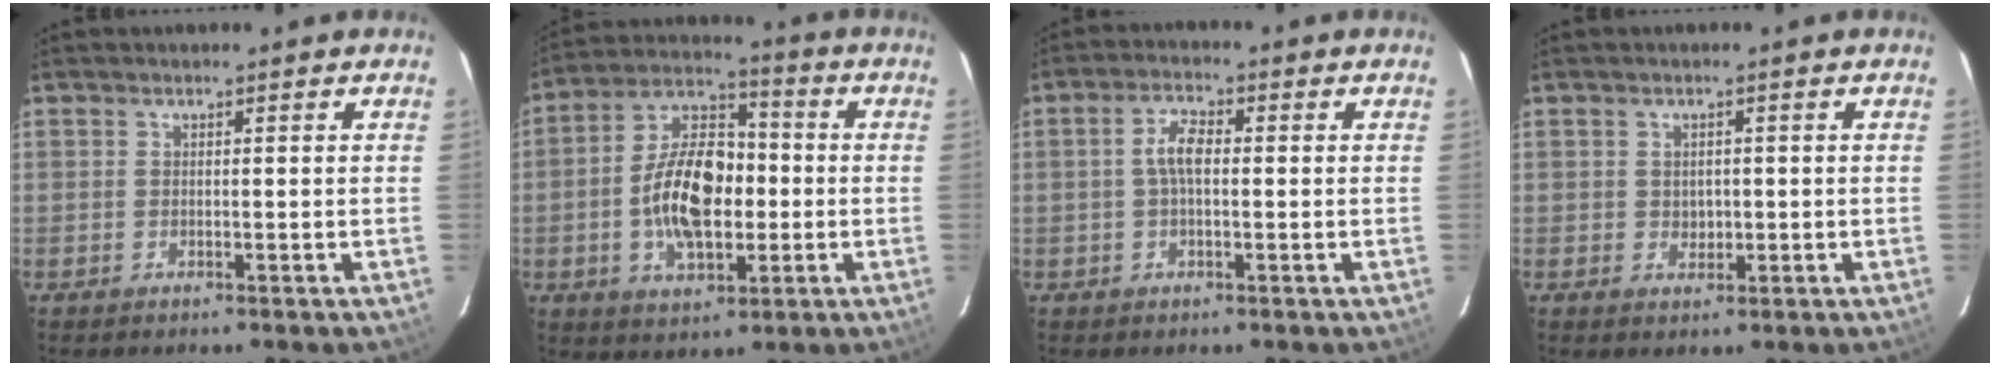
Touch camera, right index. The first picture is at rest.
{"total": 15.1, "force": [-2.1, 8.5, 12.4], "torque": [-0.235, 0.017, -0.035]}
{"total": 4.4, "force": [0.1, 2.0, 4.0], "torque": [-0.081, 0.011, 0.001]}
{"total": 2.1, "force": [0.0, 1.9, 0.8], "torque": [-0.010, 0.001, 0.003]}